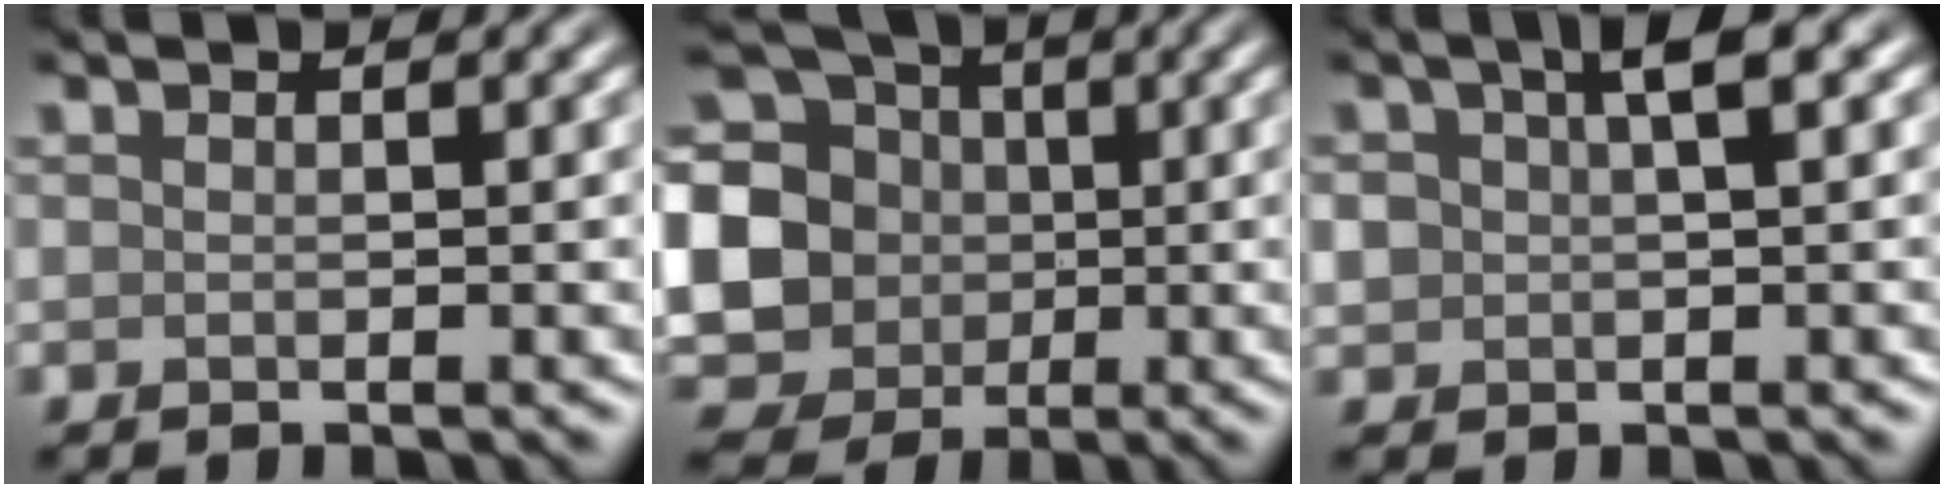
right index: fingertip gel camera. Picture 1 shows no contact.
{"total": 16.5, "force": [-0.4, 15.5, 5.7], "torque": [-0.172, 0.005, -0.041]}
{"total": 3.1, "force": [0.9, 1.4, 2.6], "torque": [-0.045, 0.013, 0.011]}